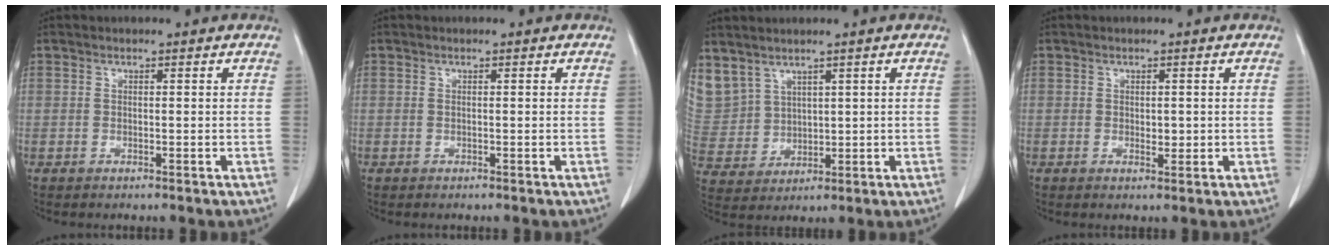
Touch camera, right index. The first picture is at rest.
{"total": 0.0}
{"total": 12.6, "force": [7.0, 9.7, 3.9], "torque": [-0.143, 0.024, 0.171]}
{"total": 1.4, "force": [0.0, 0.9, 1.2], "torque": [-0.015, -0.002, 0.003]}